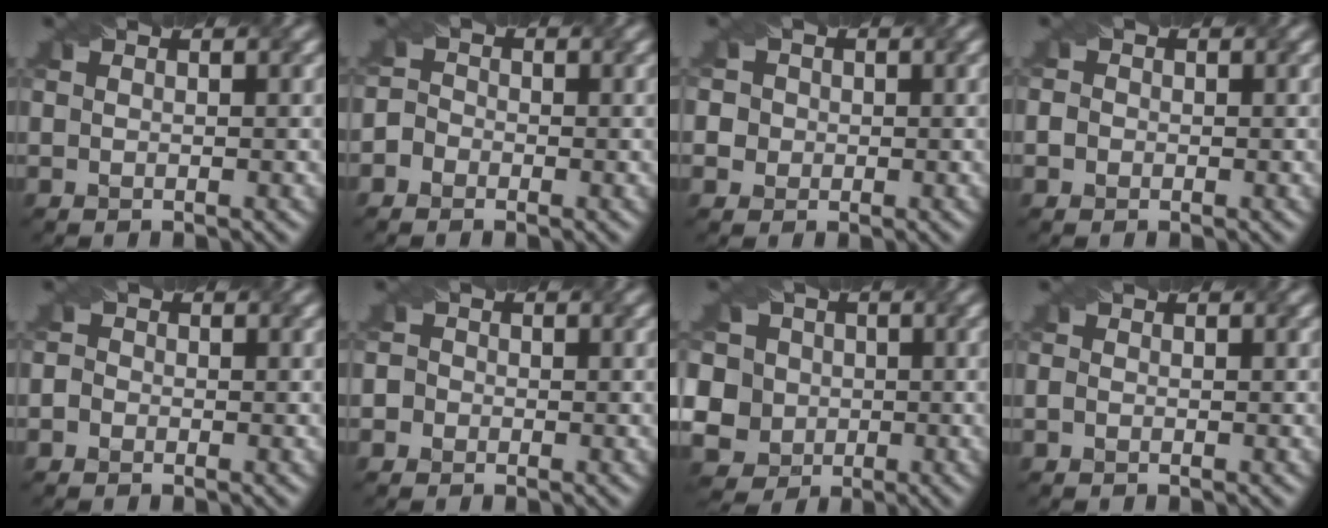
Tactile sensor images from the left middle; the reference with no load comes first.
{"total": 1.8, "force": [-1.2, 1.4, 0.2], "torque": [0.014, 0.013, -0.032]}
{"total": 4.0, "force": [0.8, 3.7, 1.3], "torque": [-0.018, 0.031, -0.004]}
{"total": 1.6, "force": [0.0, 1.4, 0.6], "torque": [0.005, 0.021, -0.017]}
{"total": 1.4, "force": [-0.3, 1.3, 0.5], "torque": [0.009, 0.015, -0.022]}
{"total": 2.0, "force": [-0.2, 1.8, 0.6], "torque": [0.014, 0.024, -0.030]}
{"total": 8.8, "force": [0.7, 7.9, 3.9], "torque": [-0.085, 0.029, -0.023]}
{"total": 0.5, "force": [-0.5, 0.0, 0.1], "torque": [-0.005, 0.000, -0.007]}